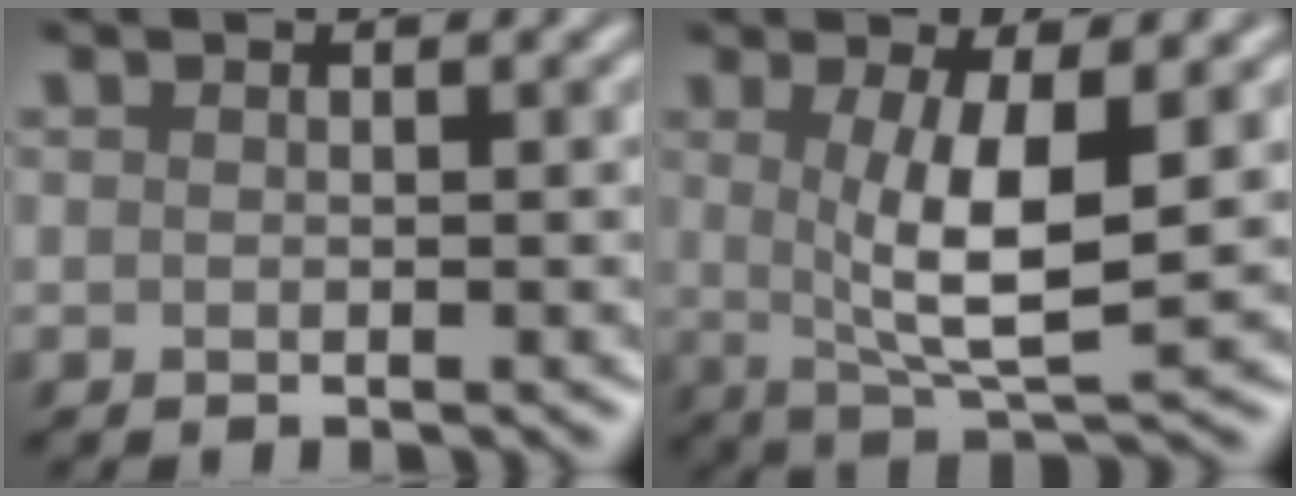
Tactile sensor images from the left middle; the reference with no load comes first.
{"total": 6.4, "force": [0.9, 1.5, 6.2], "torque": [-0.106, -0.003, 0.024]}